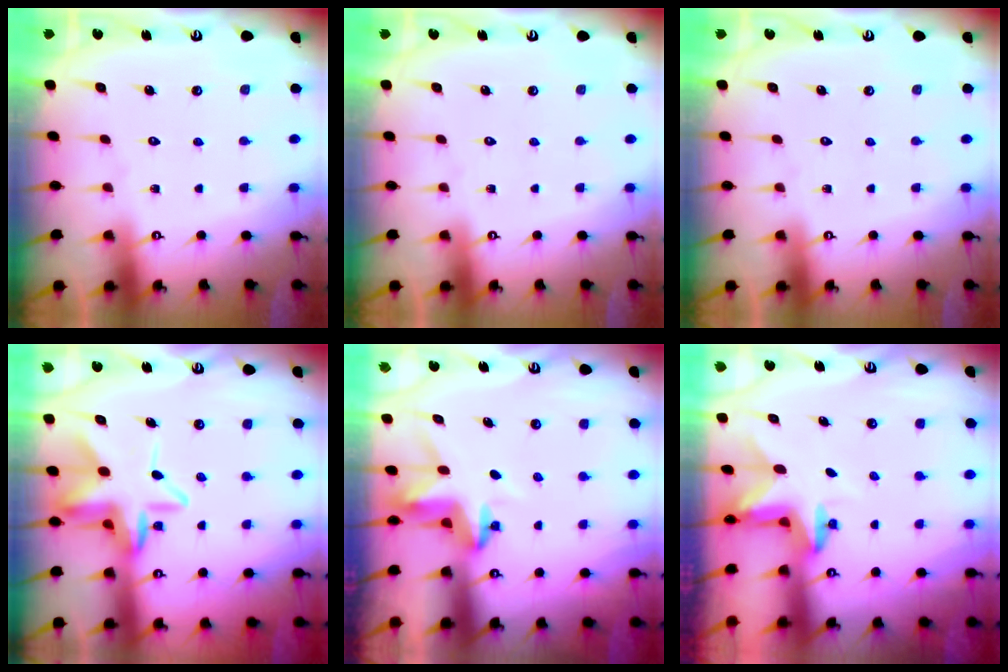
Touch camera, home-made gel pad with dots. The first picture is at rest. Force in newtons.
{"total": 0.0}
{"total": 0.0}
{"total": 11.1, "press": 10.8, "slide": 2.5}
{"total": 3.7, "press": 3.7, "slide": 0.4}
{"total": 2.4, "press": 2.3, "slide": 0.4}